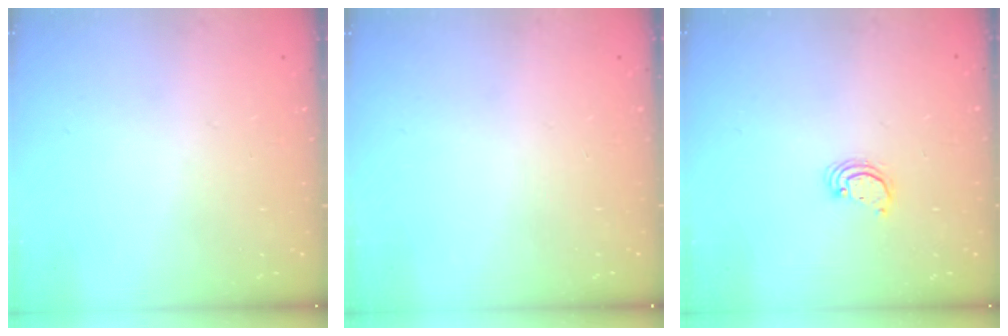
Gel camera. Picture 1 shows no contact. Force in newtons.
{"total": 0.0}
{"total": 2.7, "press": 2.7, "slide": 0.2}